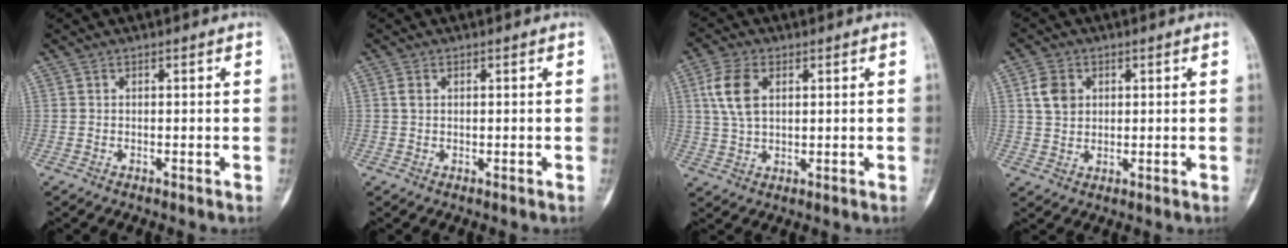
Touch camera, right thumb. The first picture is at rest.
{"total": 1.0, "force": [0.2, 0.8, 0.6], "torque": [-0.006, 0.002, 0.004]}
{"total": 7.4, "force": [2.1, 4.4, 5.5], "torque": [-0.112, 0.003, 0.042]}
{"total": 5.5, "force": [1.7, 4.3, 3.0], "torque": [-0.043, -0.004, 0.032]}